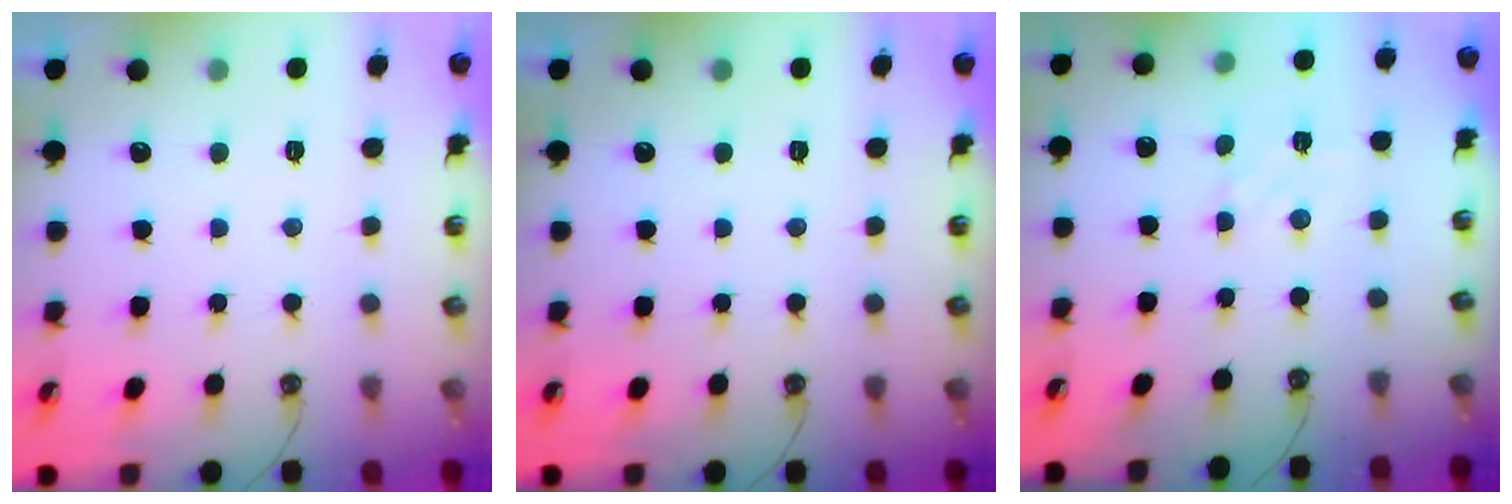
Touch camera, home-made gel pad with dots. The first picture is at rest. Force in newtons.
{"total": 0.0}
{"total": 3.3, "press": 3.3, "slide": 0.5}